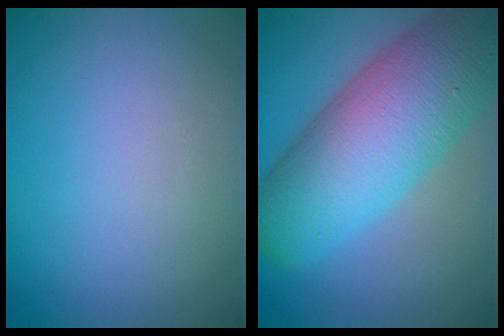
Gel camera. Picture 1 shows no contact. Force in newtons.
{"total": 12.0, "press": 12.0, "slide": 0.5}